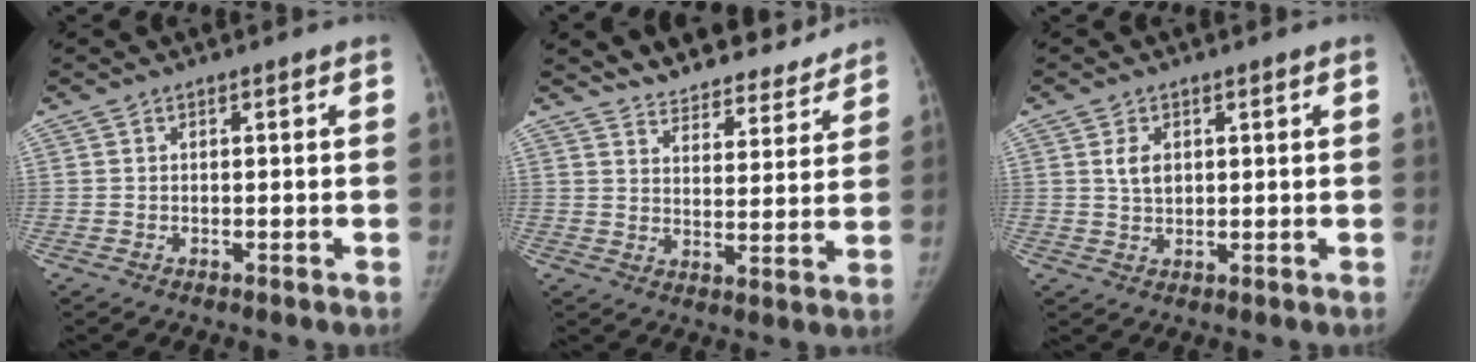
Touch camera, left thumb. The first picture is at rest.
{"total": 15.1, "force": [14.0, 4.4, 3.7], "torque": [-0.015, -0.072, 0.194]}
{"total": 3.4, "force": [1.1, 2.2, 2.3], "torque": [-0.033, -0.005, 0.022]}